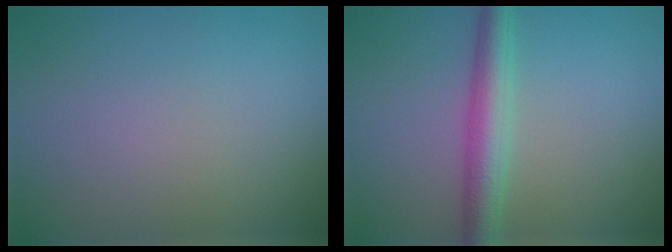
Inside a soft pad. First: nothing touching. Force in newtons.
{"total": 4.0, "press": 4.0, "slide": 0.1}